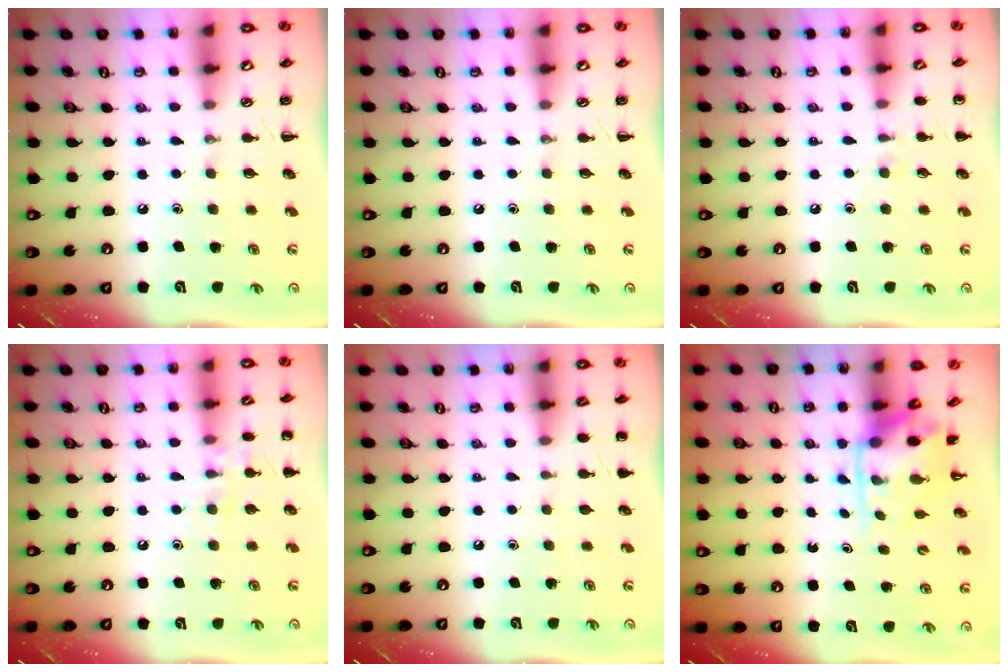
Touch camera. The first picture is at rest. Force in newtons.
{"total": 0.0}
{"total": 5.6, "press": 5.3, "slide": 1.7}
{"total": 7.5, "press": 7.4, "slide": 1.2}
{"total": 1.2, "press": 1.2, "slide": 0.1}
{"total": 3.5, "press": 3.4, "slide": 0.7}